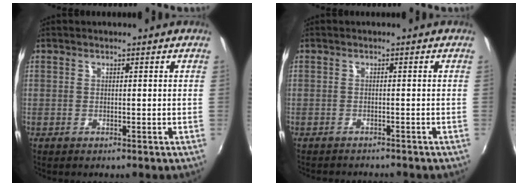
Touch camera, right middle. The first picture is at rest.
{"total": 3.5, "force": [-3.3, 0.7, 0.9], "torque": [-0.027, -0.014, -0.050]}